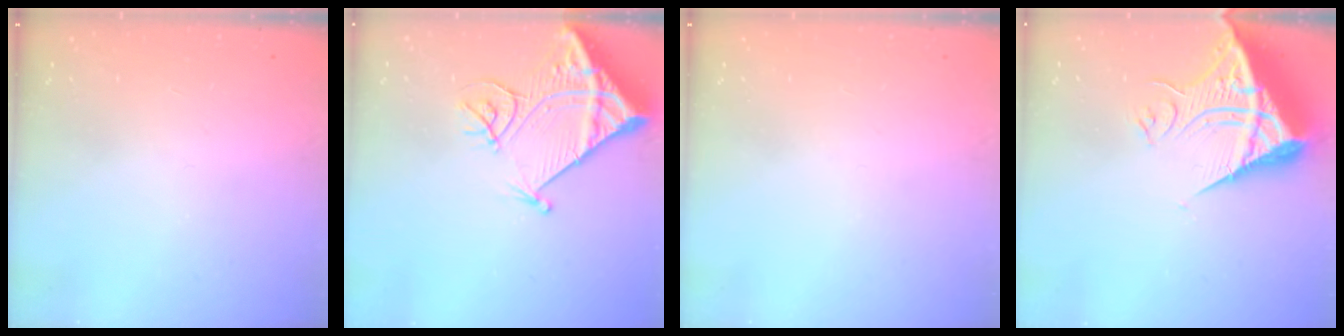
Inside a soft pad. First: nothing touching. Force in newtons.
{"total": 16.0, "press": 15.9, "slide": 1.8}
{"total": 0.0}
{"total": 13.2, "press": 13.1, "slide": 1.2}